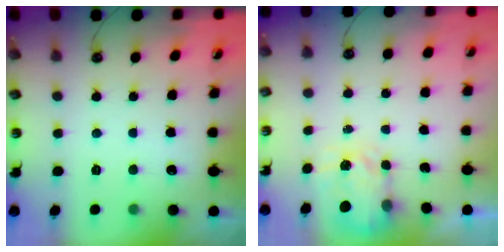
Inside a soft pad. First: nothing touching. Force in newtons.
{"total": 4.1, "press": 4.1, "slide": 0.5}